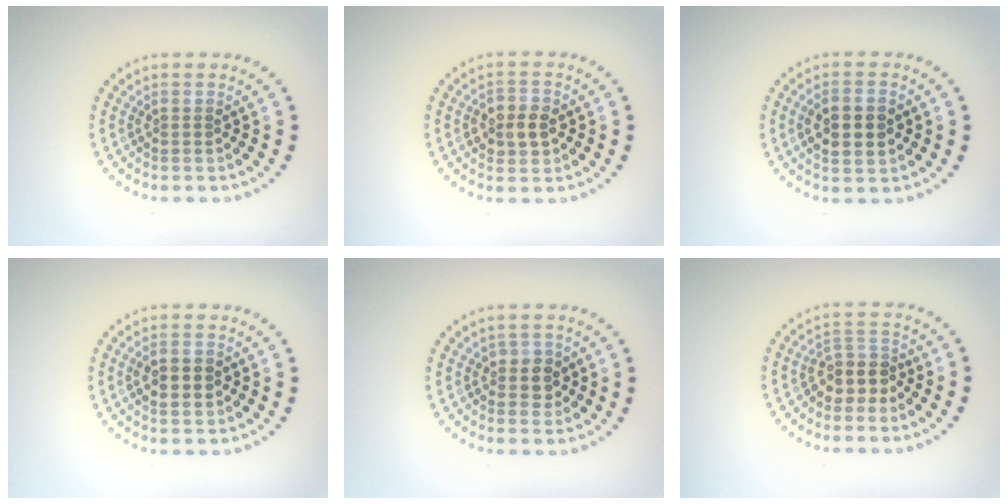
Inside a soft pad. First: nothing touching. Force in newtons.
{"total": 2.8, "press": 2.8, "slide": 0.3}
{"total": 3.4, "press": 3.4, "slide": 0.3}
{"total": 2.4, "press": 2.4, "slide": 0.0}
{"total": 2.0, "press": 1.8, "slide": 0.7}
{"total": 2.8, "press": 2.3, "slide": 1.6}